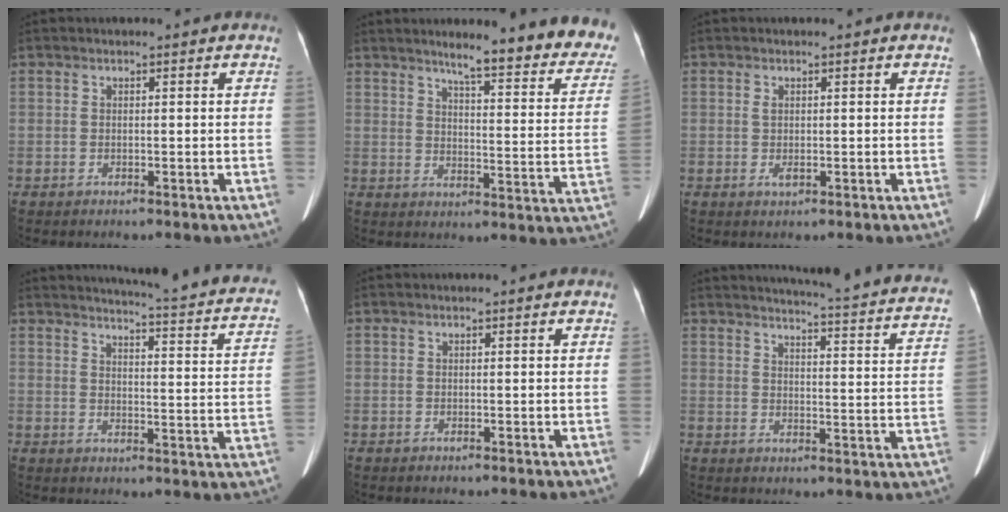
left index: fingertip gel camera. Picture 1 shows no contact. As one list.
[{"total": 19.7, "force": [16.7, 2.2, 10.1], "torque": [-0.109, -0.056, 0.193]}, {"total": 1.3, "force": [-0.1, 0.6, 1.1], "torque": [-0.024, -0.002, 0.004]}, {"total": 21.3, "force": [18.9, 1.6, 9.6], "torque": [-0.122, -0.068, 0.204]}, {"total": 0.0}, {"total": 23.2, "force": [21.3, 1.3, 9.2], "torque": [-0.121, -0.080, 0.231]}]